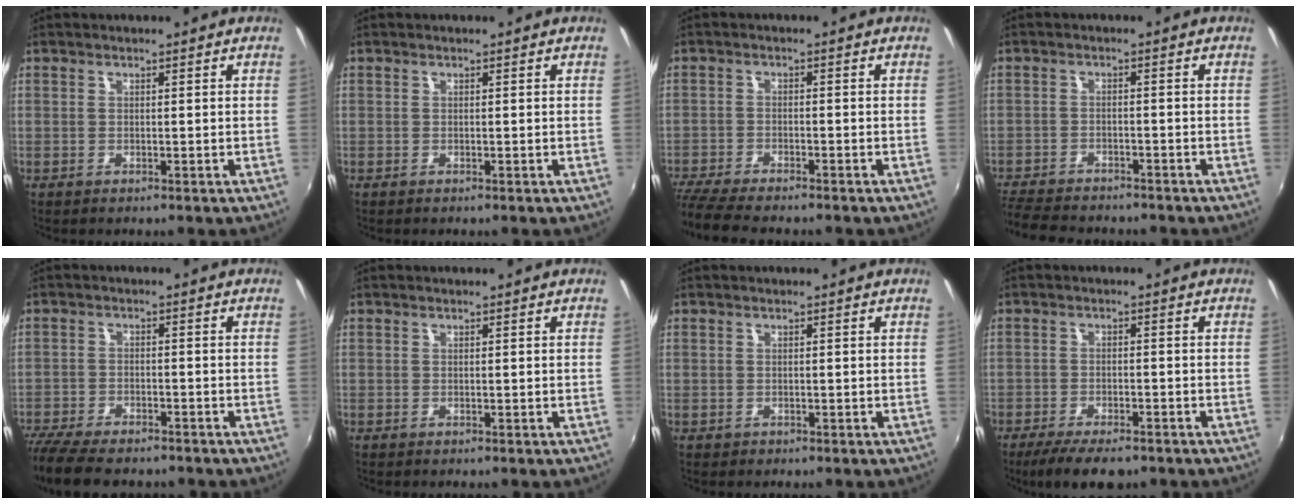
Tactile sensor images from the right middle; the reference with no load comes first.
{"total": 0.0}
{"total": 9.7, "force": [-8.6, 1.4, 4.4], "torque": [-0.118, -0.037, -0.151]}
{"total": 10.7, "force": [-9.6, 3.0, 3.7], "torque": [-0.106, -0.017, -0.158]}
{"total": 12.8, "force": [-10.7, 3.6, 6.0], "torque": [-0.143, -0.043, -0.182]}
{"total": 0.0}
{"total": 0.8, "force": [-0.3, 0.7, 0.0], "torque": [-0.001, -0.002, -0.003]}
{"total": 8.5, "force": [-6.6, 2.5, 4.7], "torque": [-0.109, -0.022, -0.109]}